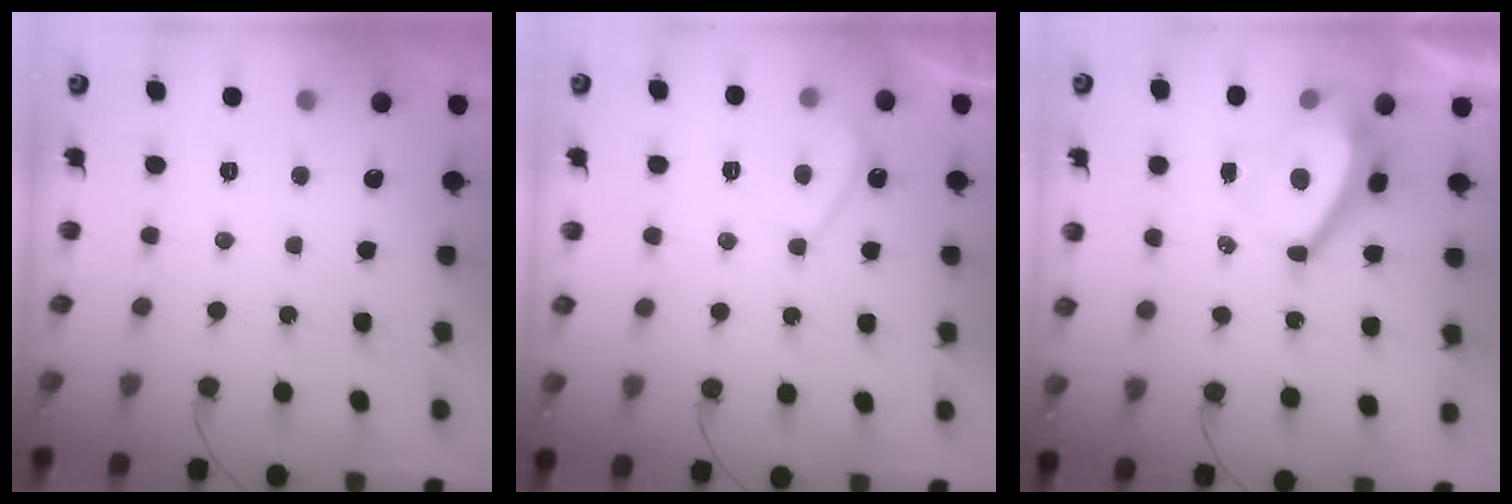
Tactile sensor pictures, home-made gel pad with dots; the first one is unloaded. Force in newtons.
{"total": 2.8, "press": 2.7, "slide": 0.5}
{"total": 8.0, "press": 8.0, "slide": 0.9}